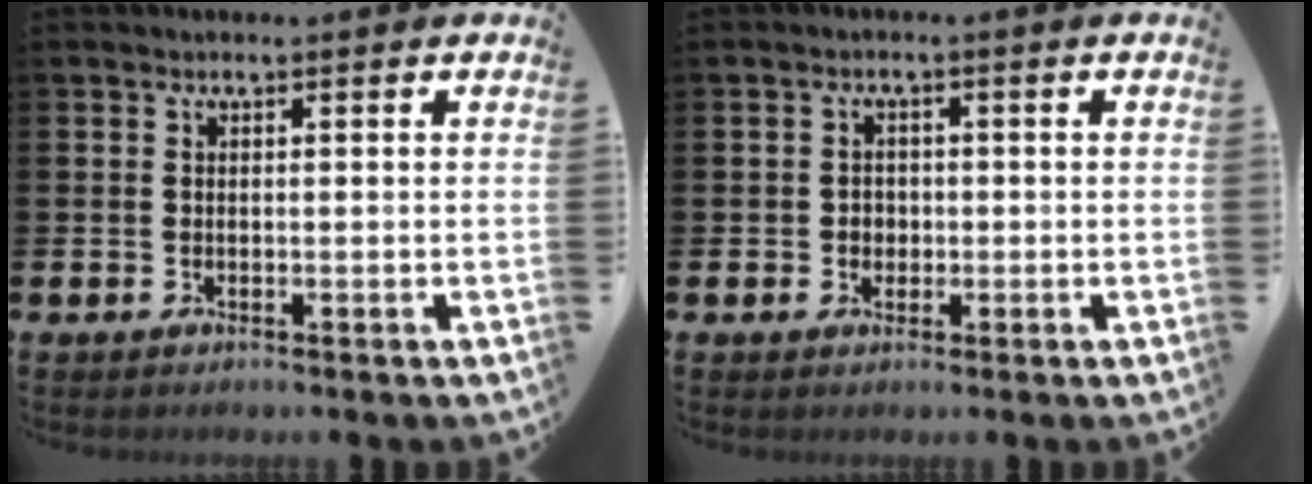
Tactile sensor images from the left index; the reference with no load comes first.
{"total": 1.8, "force": [0.0, 1.8, 0.6], "torque": [-0.002, 0.004, -0.007]}